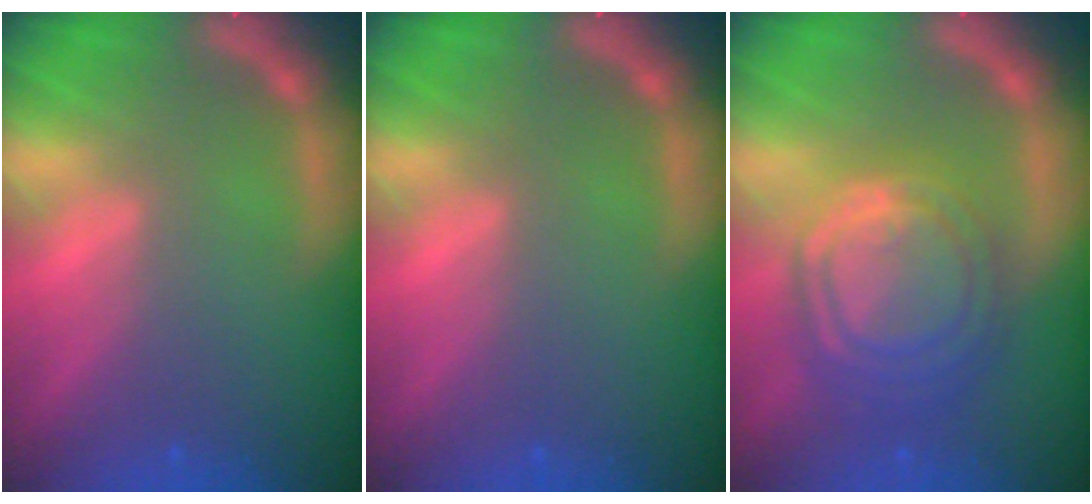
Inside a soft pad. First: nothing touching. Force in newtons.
{"total": 0.0}
{"total": 10.0}